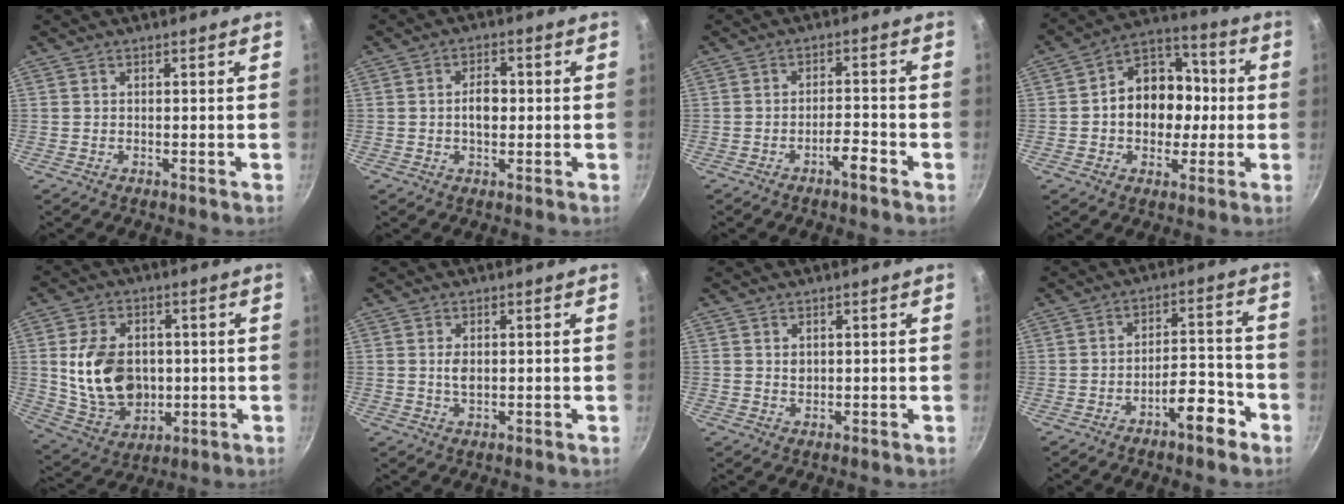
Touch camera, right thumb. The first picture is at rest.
{"total": 4.6, "force": [-0.2, 2.9, 3.6], "torque": [-0.040, 0.012, -0.006]}
{"total": 4.0, "force": [-2.6, 0.9, 2.9], "torque": [-0.044, 0.024, -0.040]}
{"total": 14.8, "force": [-0.3, 11.6, 9.1], "torque": [-0.090, 0.033, -0.020]}
{"total": 15.7, "force": [0.5, 11.6, 10.6], "torque": [-0.168, 0.000, 0.021]}
{"total": 2.6, "force": [0.2, 1.6, 2.1], "torque": [-0.033, -0.001, 0.004]}
{"total": 1.5, "force": [0.4, 1.2, 0.8], "torque": [-0.011, -0.001, 0.007]}
{"total": 7.8, "force": [-4.8, 2.7, 5.5], "torque": [-0.063, 0.052, -0.067]}